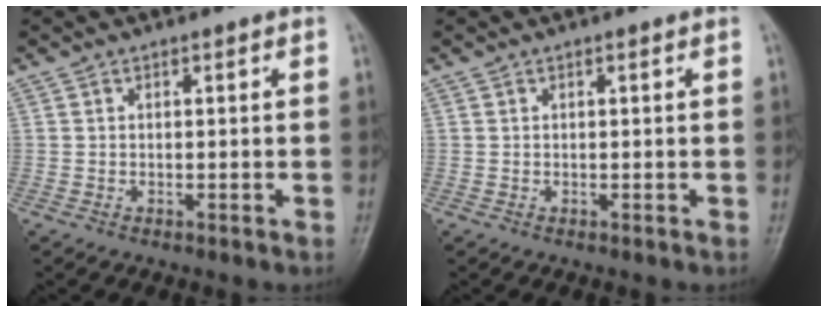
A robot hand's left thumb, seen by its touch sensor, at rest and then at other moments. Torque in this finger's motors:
{"motor_torque": [0.06, 0.01, -0.18, -0.04, 0.00]}